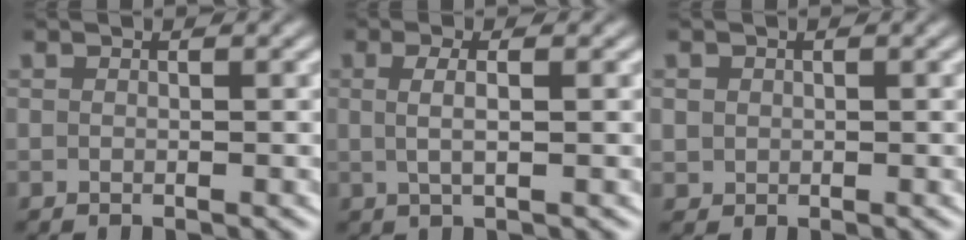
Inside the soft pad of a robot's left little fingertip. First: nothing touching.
{"total": 2.3, "force": [0.3, 0.3, 2.2], "torque": [-0.042, 0.000, 0.011]}
{"total": 1.9, "force": [0.4, 1.8, 0.6], "torque": [-0.025, -0.007, 0.012]}